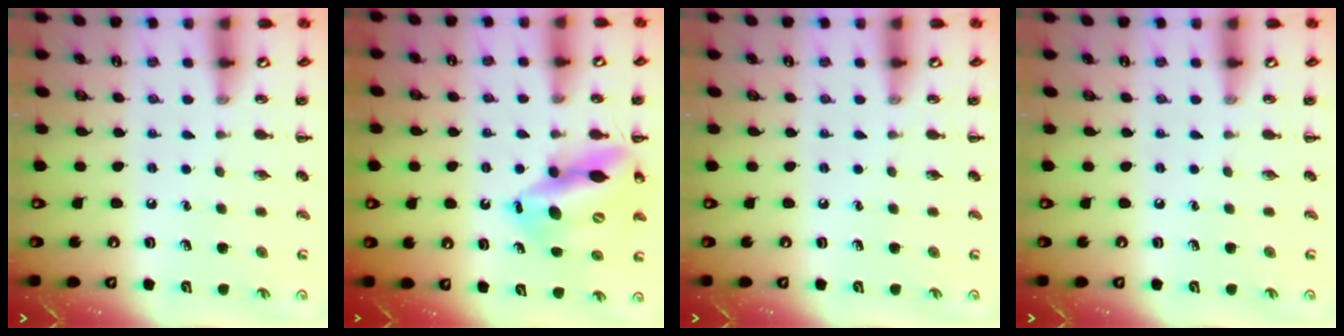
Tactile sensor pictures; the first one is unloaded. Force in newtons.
{"total": 15.2, "press": 14.6, "slide": 4.3}
{"total": 0.0}
{"total": 0.0}